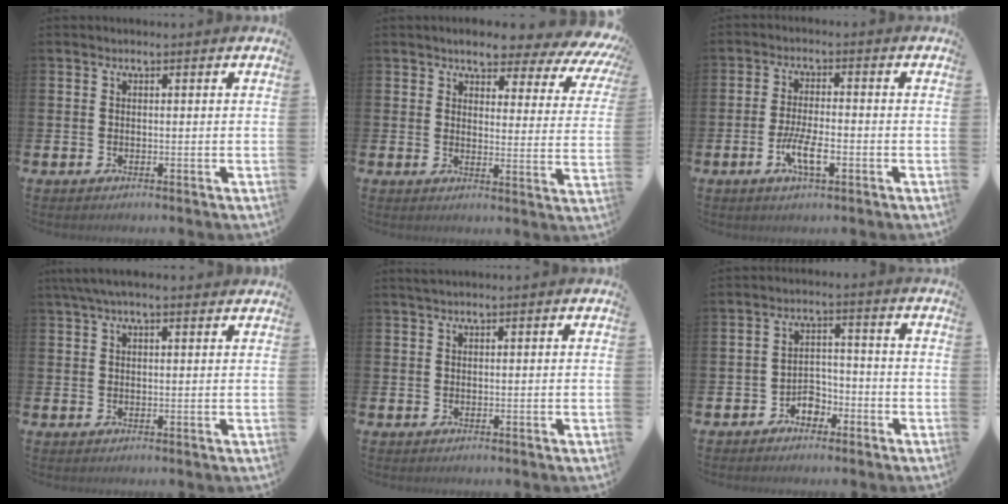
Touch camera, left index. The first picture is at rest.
{"total": 5.3, "force": [4.8, 1.6, 1.8], "torque": [-0.040, -0.042, 0.074]}
{"total": 5.1, "force": [-1.7, 1.5, 4.5], "torque": [-0.086, -0.002, -0.033]}
{"total": 3.7, "force": [2.8, 0.9, 2.1], "torque": [-0.042, 0.000, 0.050]}
{"total": 0.8, "force": [0.7, 0.0, 0.4], "torque": [-0.006, 0.002, 0.012]}
{"total": 3.1, "force": [-2.3, 1.9, 1.0], "torque": [-0.030, 0.011, -0.049]}